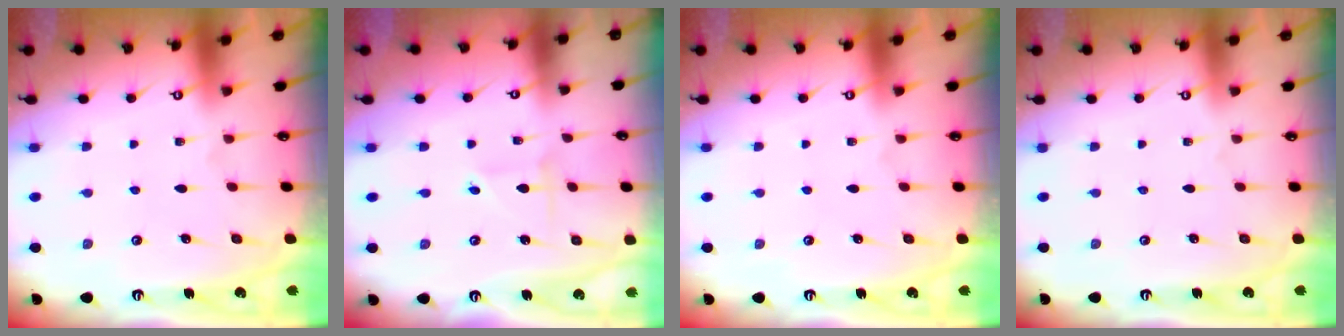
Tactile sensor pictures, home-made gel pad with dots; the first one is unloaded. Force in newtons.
{"total": 1.4, "press": 1.4, "slide": 0.1}
{"total": 0.0}
{"total": 0.0}